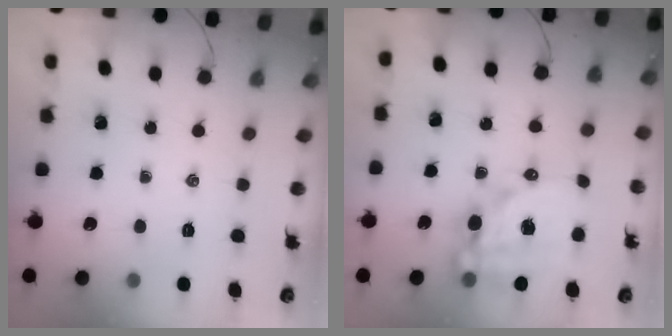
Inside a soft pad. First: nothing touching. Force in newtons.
{"total": 15.6, "press": 15.1, "slide": 3.7}